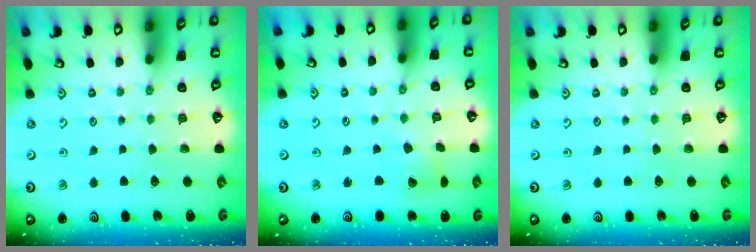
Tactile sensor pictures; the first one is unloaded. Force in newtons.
{"total": 4.9, "press": 4.9, "slide": 0.4}
{"total": 0.0}